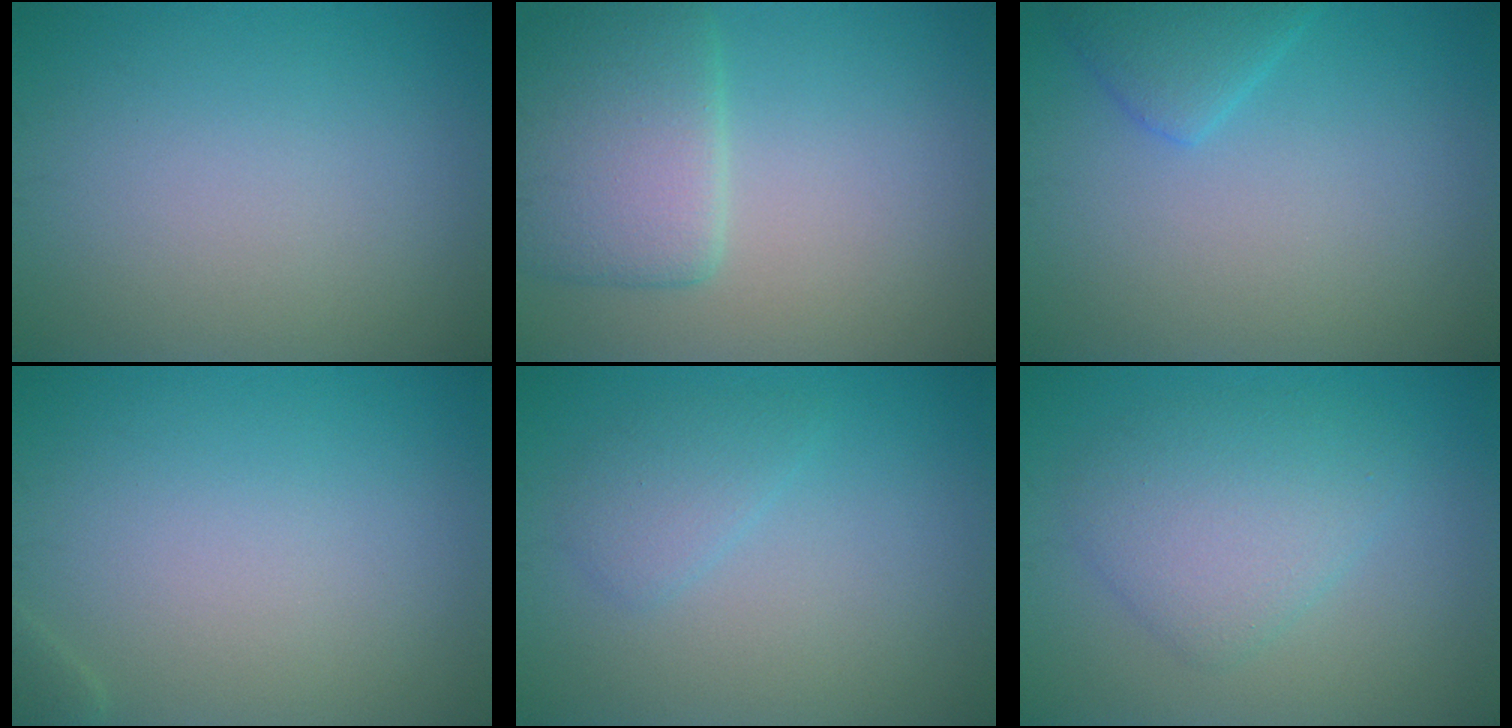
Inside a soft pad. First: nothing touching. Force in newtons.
{"total": 5.4, "press": 5.4, "slide": 0.3}
{"total": 2.9, "press": 2.9, "slide": 0.3}
{"total": 0.7, "press": 0.7, "slide": 0.0}
{"total": 1.8, "press": 1.8, "slide": 0.1}
{"total": 4.3, "press": 4.3, "slide": 0.2}